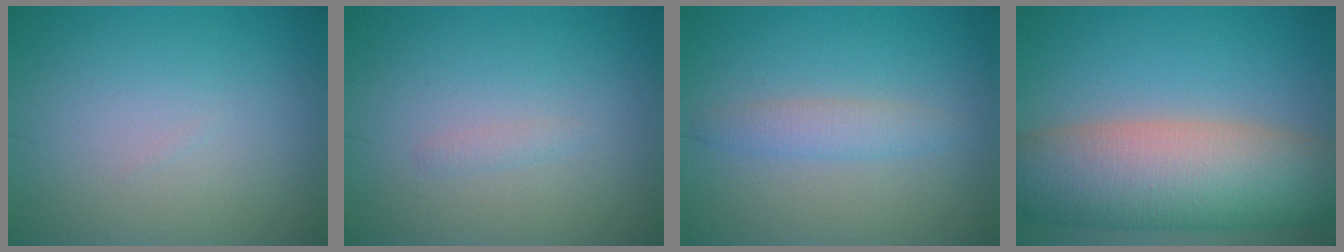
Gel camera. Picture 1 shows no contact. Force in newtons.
{"total": 0.7, "press": 0.7, "slide": 0.0}
{"total": 2.0, "press": 2.0, "slide": 0.1}
{"total": 12.0, "press": 11.9, "slide": 0.9}